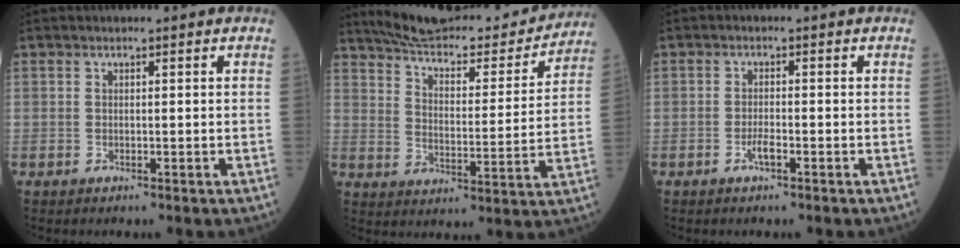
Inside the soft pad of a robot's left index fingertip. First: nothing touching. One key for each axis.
{"total": 21.7, "fx": 20.3, "fy": 3.7, "fz": 6.7, "tx": -0.101, "ty": -0.027, "tz": 0.277}
{"total": 1.9, "fx": -1.0, "fy": 0.3, "fz": 1.5, "tx": -0.032, "ty": 0.001, "tz": -0.019}